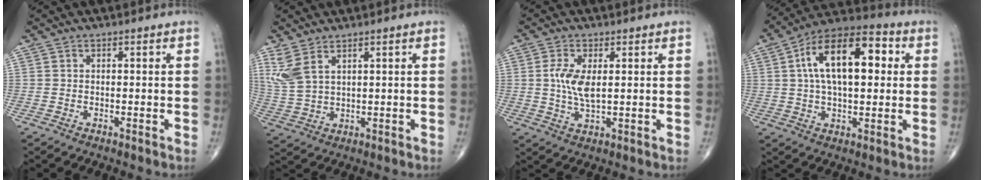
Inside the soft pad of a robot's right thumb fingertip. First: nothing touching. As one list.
[{"total": 6.2, "force": [3.7, 2.5, 4.3], "torque": [-0.104, -0.009, 0.089]}, {"total": 6.2, "force": [1.0, 2.6, 5.5], "torque": [-0.116, -0.008, 0.020]}, {"total": 18.1, "force": [3.7, 9.0, 15.3], "torque": [-0.235, 0.028, 0.052]}]